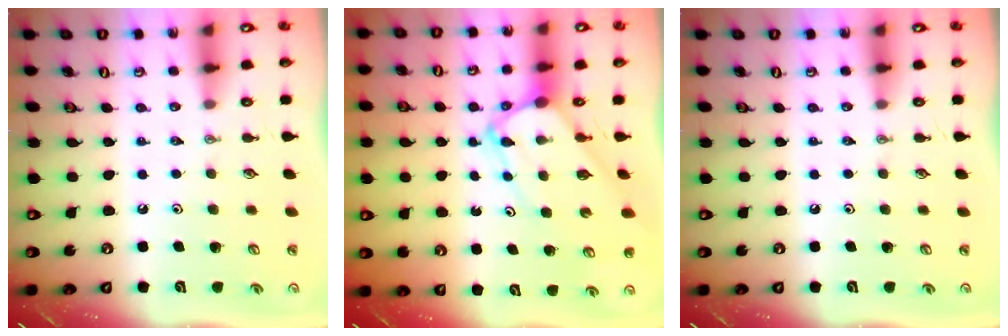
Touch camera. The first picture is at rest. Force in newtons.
{"total": 7.6, "press": 7.5, "slide": 0.8}
{"total": 0.0}